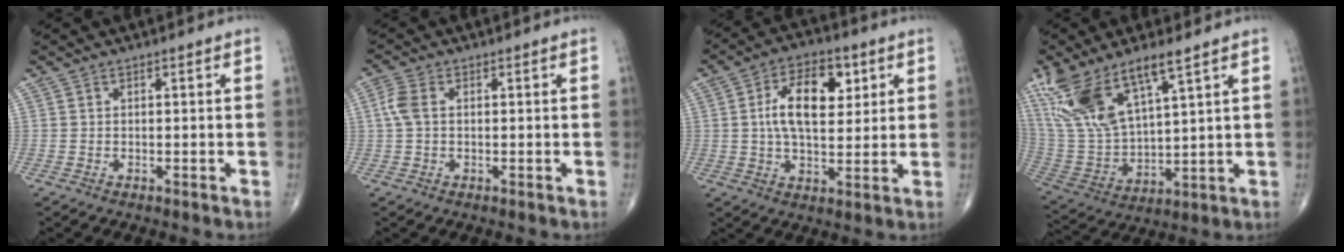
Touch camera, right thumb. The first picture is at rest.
{"total": 3.7, "force": [0.4, 2.2, 2.9], "torque": [-0.080, 0.011, 0.005]}
{"total": 12.6, "force": [3.0, 7.0, 10.0], "torque": [-0.144, -0.003, 0.048]}
{"total": 16.8, "force": [9.9, 5.7, 12.3], "torque": [-0.254, -0.035, 0.213]}